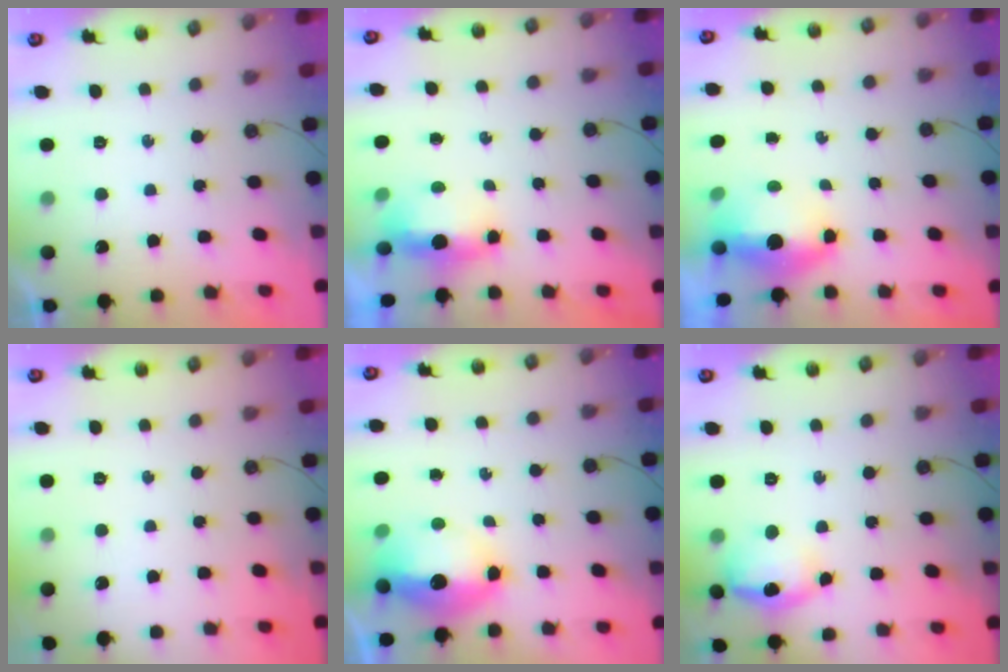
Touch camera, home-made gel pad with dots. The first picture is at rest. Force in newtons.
{"total": 5.0, "press": 4.9, "slide": 1.2}
{"total": 6.1, "press": 5.7, "slide": 2.1}
{"total": 0.0}
{"total": 12.1, "press": 12.0, "slide": 1.6}
{"total": 12.9, "press": 12.8, "slide": 1.4}